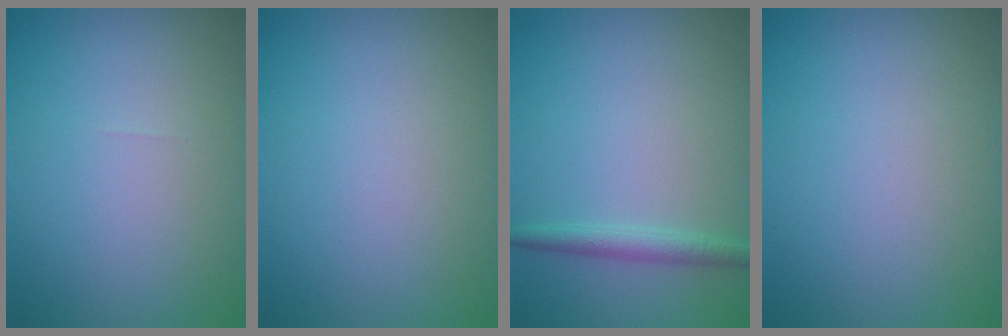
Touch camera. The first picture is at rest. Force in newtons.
{"total": 0.0}
{"total": 1.9, "press": 1.9, "slide": 0.0}
{"total": 0.0}